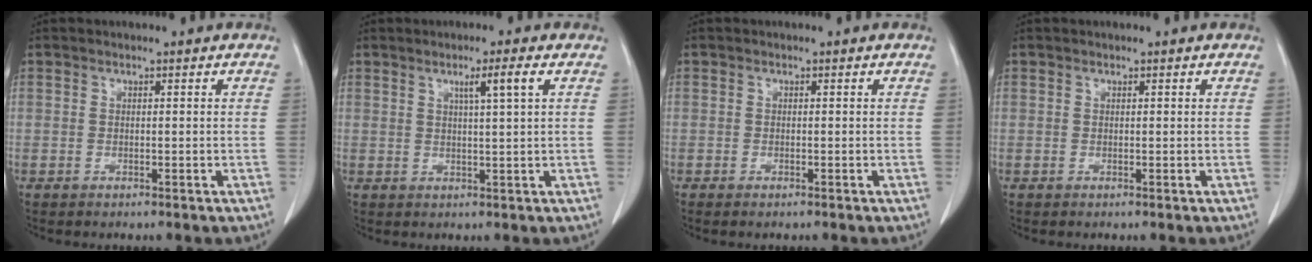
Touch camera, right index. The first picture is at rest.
{"total": 3.8, "force": [1.6, -0.3, 3.5], "torque": [-0.060, -0.001, 0.029]}
{"total": 1.2, "force": [-0.6, 0.6, 0.8], "torque": [-0.018, -0.001, -0.005]}
{"total": 0.0}